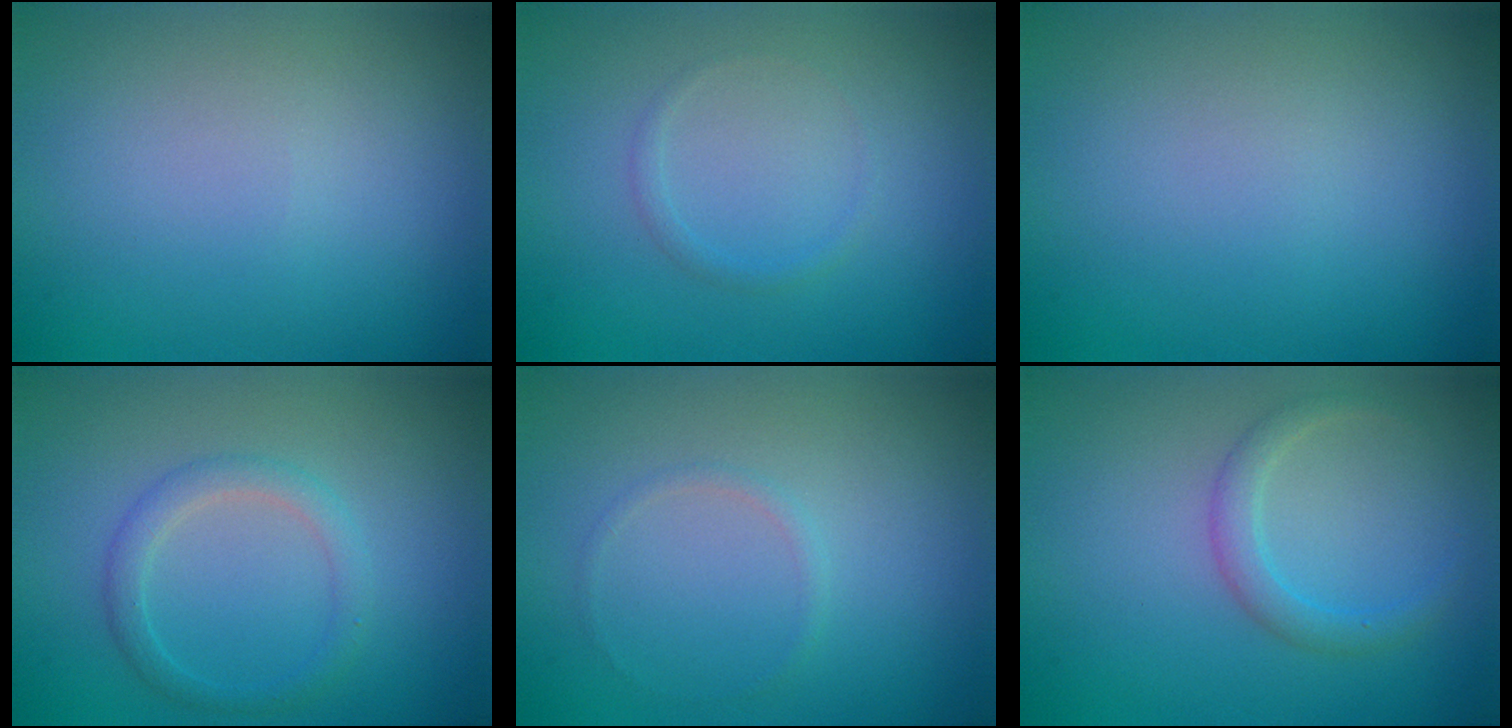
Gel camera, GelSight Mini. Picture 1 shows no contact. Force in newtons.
{"total": 0.7, "press": 0.7, "slide": 0.0}
{"total": 0.0}
{"total": 2.0, "press": 2.0, "slide": 0.1}
{"total": 0.7, "press": 0.7, "slide": 0.1}
{"total": 1.9, "press": 1.9, "slide": 0.2}